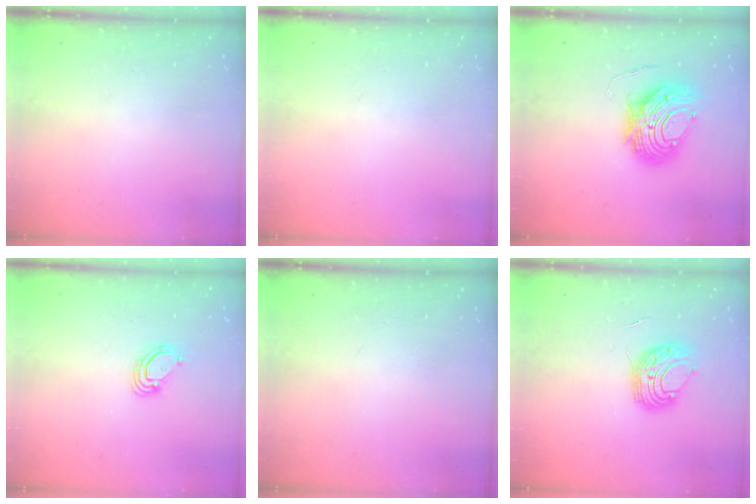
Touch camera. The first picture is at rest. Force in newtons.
{"total": 0.0}
{"total": 10.5, "press": 10.5, "slide": 1.0}
{"total": 4.4, "press": 4.4, "slide": 0.4}
{"total": 0.0}
{"total": 9.3, "press": 9.3, "slide": 0.5}